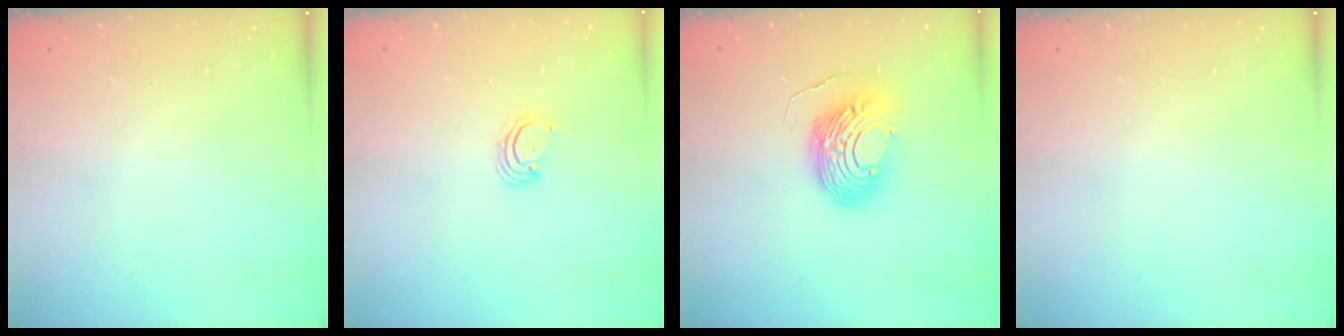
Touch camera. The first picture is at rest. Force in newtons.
{"total": 2.7, "press": 2.7, "slide": 0.3}
{"total": 14.0, "press": 14.0, "slide": 1.1}
{"total": 0.0}